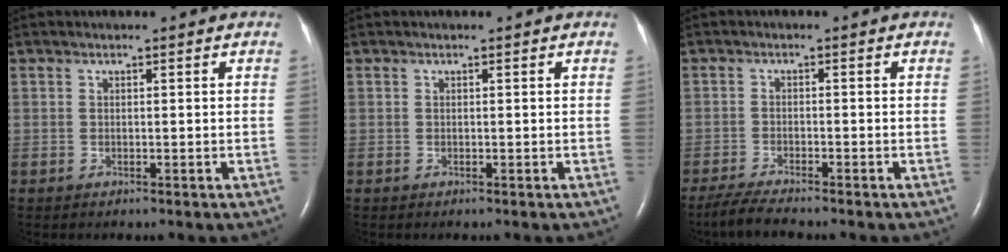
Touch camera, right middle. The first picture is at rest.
{"total": 0.0}
{"total": 4.4, "force": [-3.8, 0.0, 2.2], "torque": [-0.050, -0.017, -0.069]}